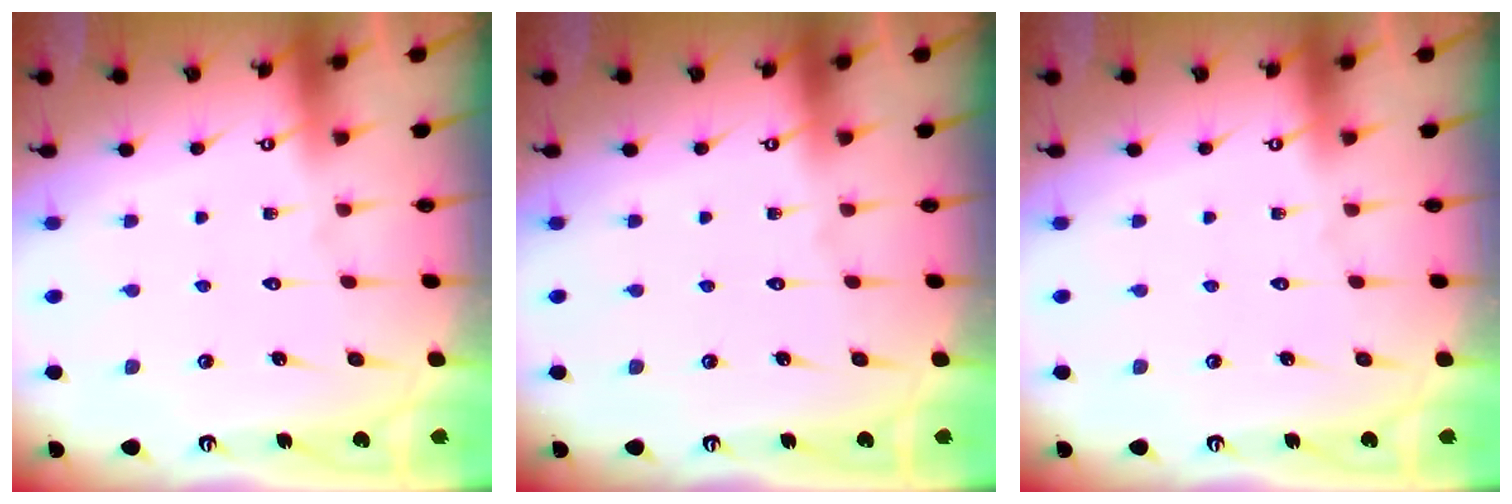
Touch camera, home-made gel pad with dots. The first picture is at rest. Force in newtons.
{"total": 0.0}
{"total": 0.0}